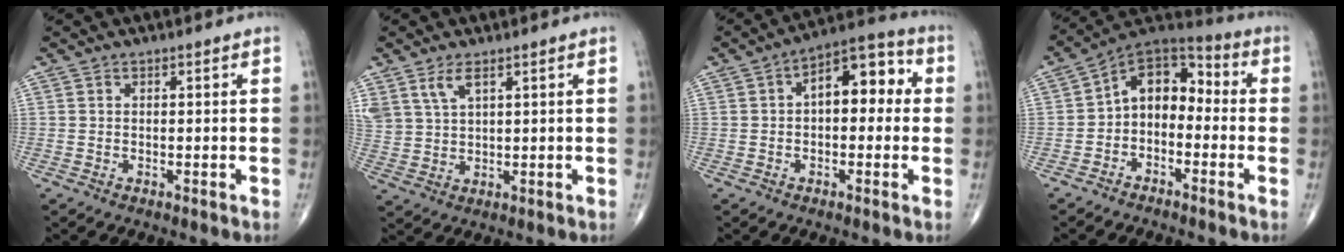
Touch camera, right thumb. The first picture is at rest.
{"total": 5.2, "force": [3.2, 2.3, 3.4], "torque": [-0.070, -0.010, 0.073]}
{"total": 11.0, "force": [1.2, 6.1, 9.1], "torque": [-0.097, 0.036, 0.006]}
{"total": 10.7, "force": [-1.6, 7.3, 7.7], "torque": [-0.088, 0.055, -0.047]}